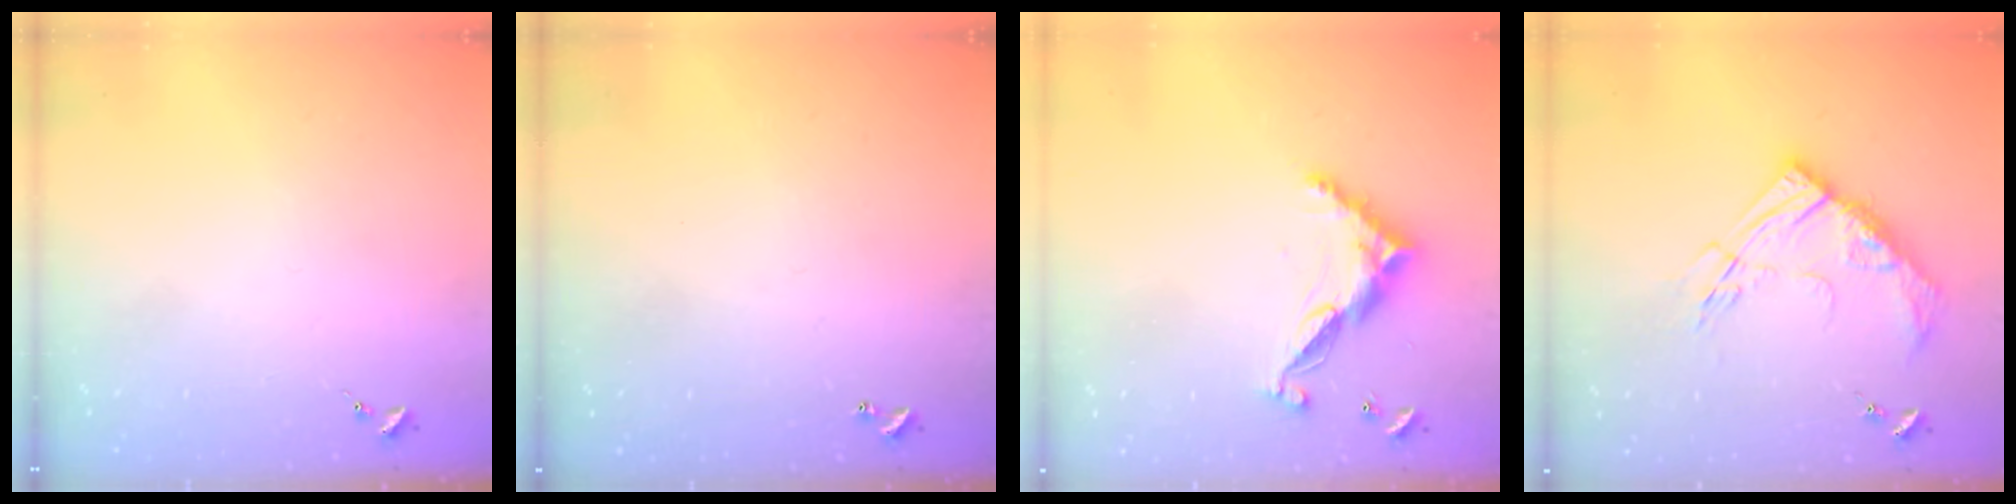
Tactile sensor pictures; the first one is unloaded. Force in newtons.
{"total": 1.0, "press": 1.0, "slide": 0.2}
{"total": 11.3, "press": 11.3, "slide": 0.3}
{"total": 15.4, "press": 15.3, "slide": 1.6}